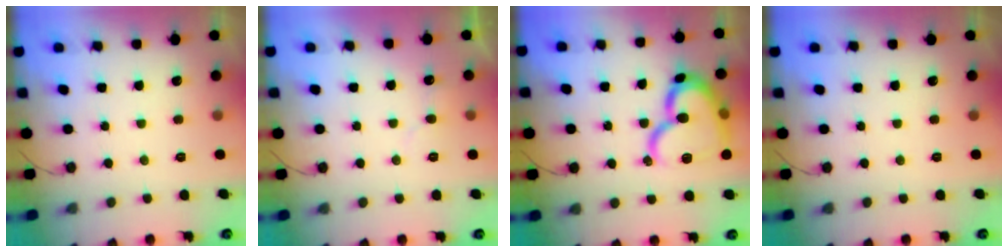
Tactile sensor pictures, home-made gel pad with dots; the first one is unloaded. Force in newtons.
{"total": 4.2, "press": 4.1, "slide": 0.4}
{"total": 19.9, "press": 19.8, "slide": 2.2}
{"total": 0.0}